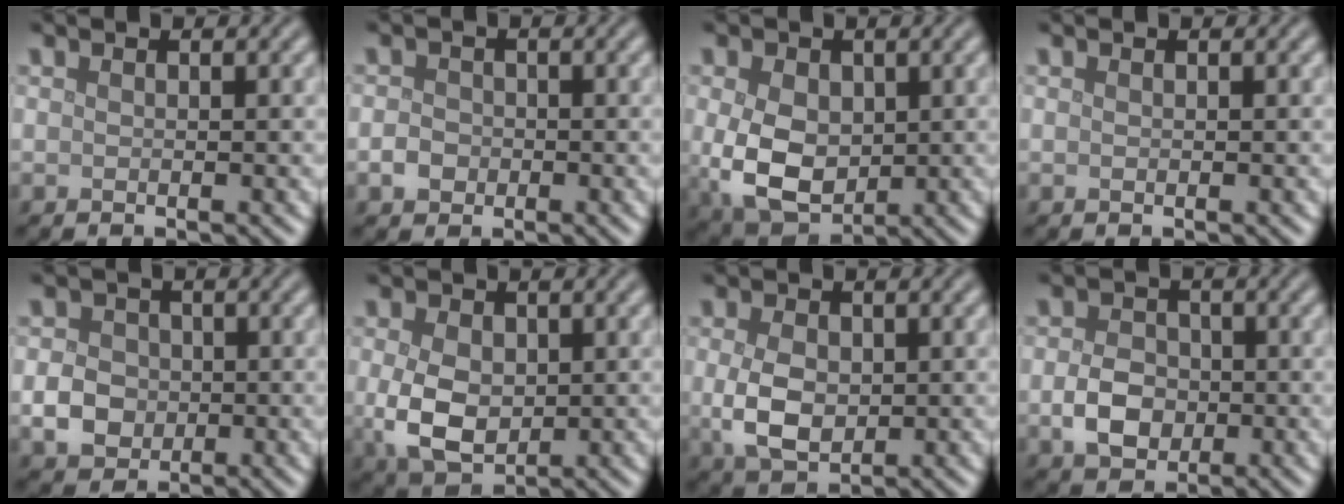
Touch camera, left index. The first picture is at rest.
{"total": 1.6, "force": [-0.5, 1.4, 0.7], "torque": [-0.008, 0.000, -0.014]}
{"total": 6.5, "force": [-0.2, 4.6, 4.5], "torque": [-0.103, -0.012, 0.005]}
{"total": 0.0}
{"total": 3.2, "force": [-0.5, 2.8, 1.5], "torque": [-0.025, 0.001, -0.014]}
{"total": 5.1, "force": [-0.2, 3.5, 3.7], "torque": [-0.085, -0.007, 0.002]}
{"total": 4.3, "force": [-0.1, 2.9, 3.2], "torque": [-0.069, -0.003, 0.001]}
{"total": 3.7, "force": [-0.7, 2.9, 2.3], "torque": [-0.043, 0.001, -0.018]}